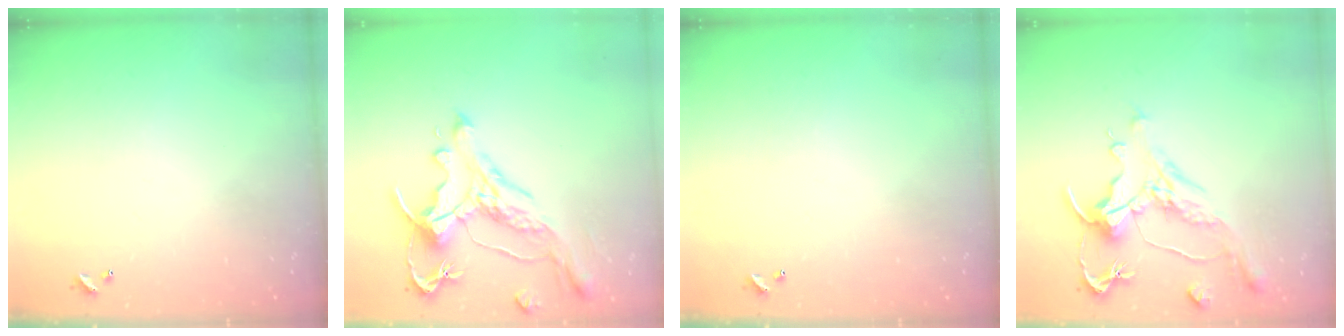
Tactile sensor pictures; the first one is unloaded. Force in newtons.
{"total": 1.7, "press": 1.2, "slide": 1.1}
{"total": 0.0}
{"total": 1.1, "press": 0.0, "slide": 1.1}